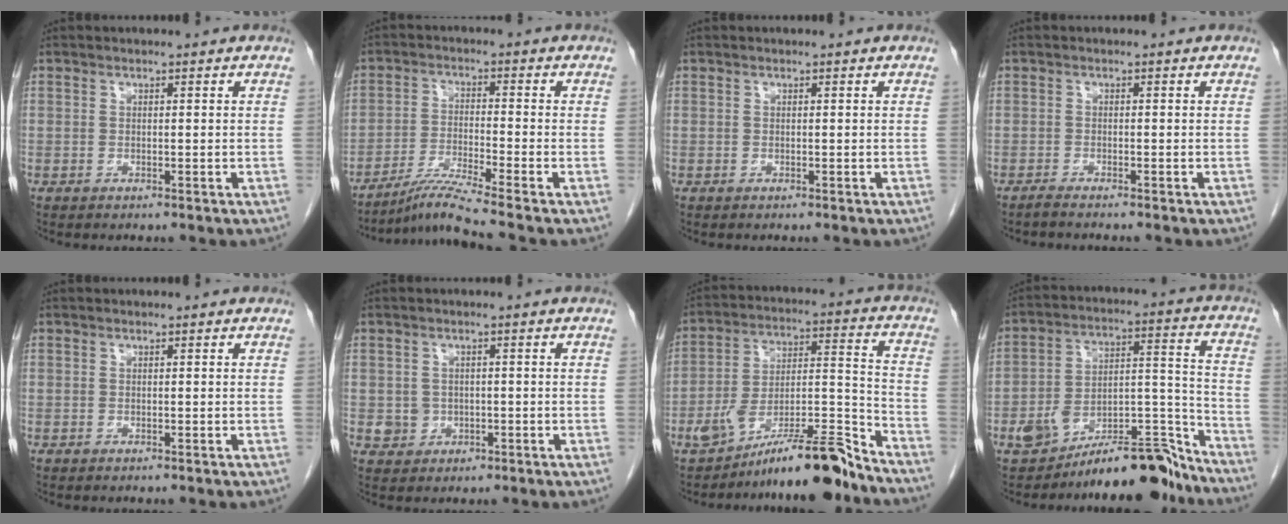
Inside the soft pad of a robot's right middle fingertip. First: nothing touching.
{"total": 6.0, "force": [-5.1, -2.3, 2.2], "torque": [-0.046, -0.027, -0.098]}
{"total": 0.0}
{"total": 1.2, "force": [-1.1, -0.3, 0.5], "torque": [-0.010, -0.001, -0.020]}
{"total": 0.0}
{"total": 2.9, "force": [-0.3, 2.8, 0.6], "torque": [-0.006, 0.006, 0.005]}
{"total": 14.6, "force": [-12.0, 0.9, 8.3], "torque": [-0.133, 0.027, -0.200]}
{"total": 13.8, "force": [-11.7, 3.2, 6.5], "torque": [-0.086, 0.064, -0.191]}